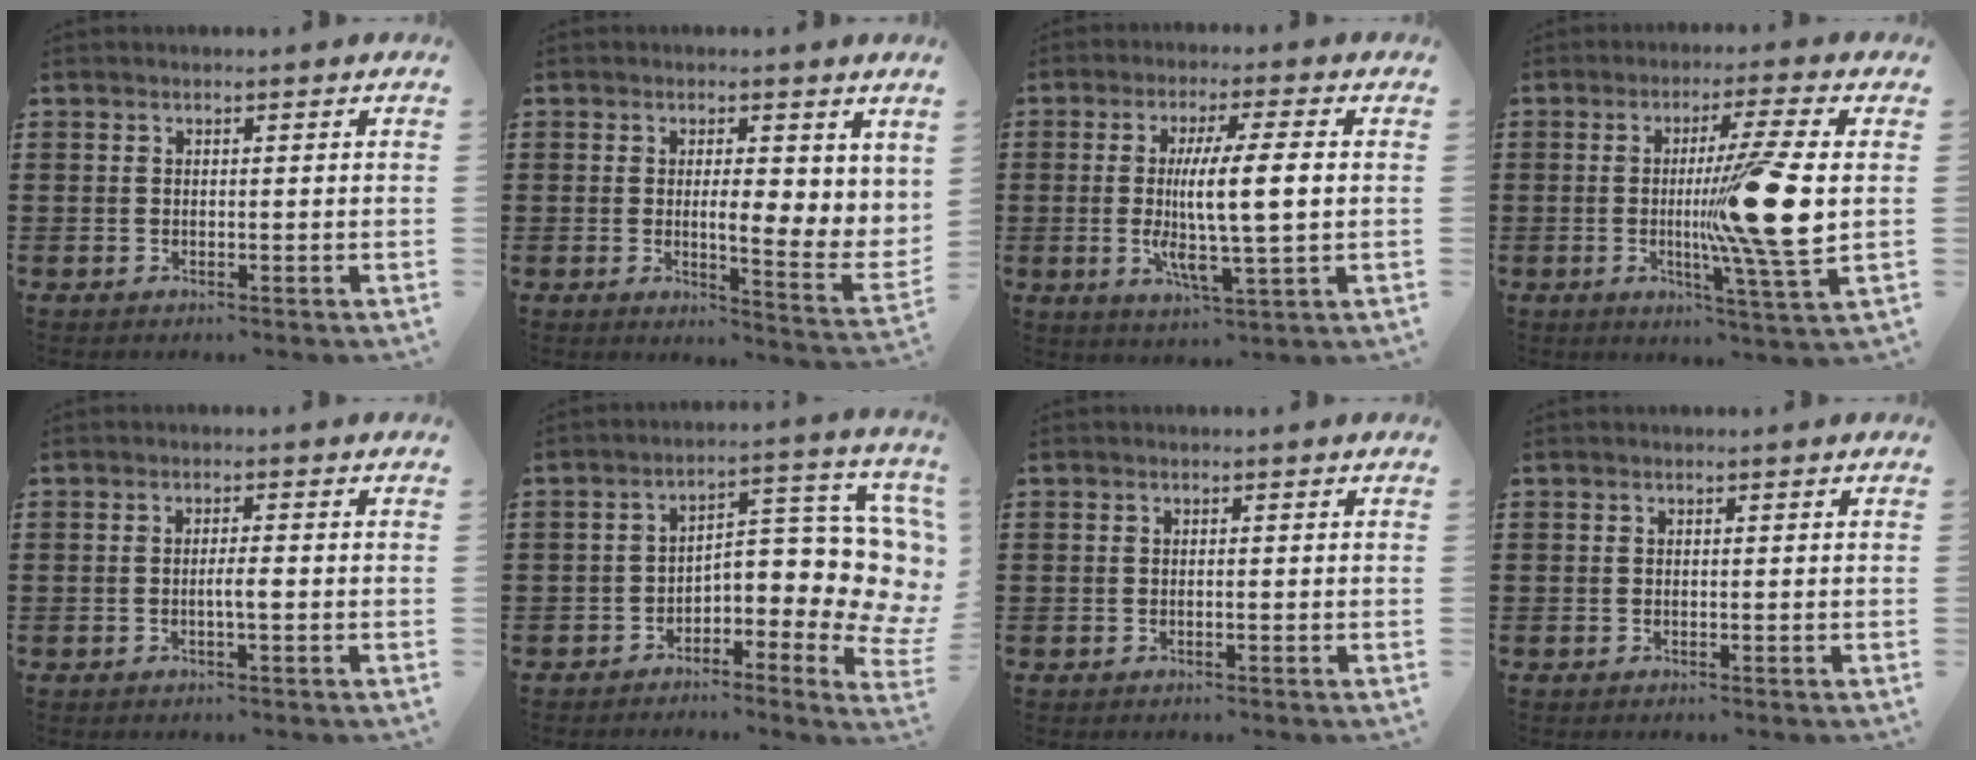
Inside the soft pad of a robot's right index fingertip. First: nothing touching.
{"total": 4.6, "force": [1.1, 1.7, 4.1], "torque": [-0.062, -0.018, 0.012]}
{"total": 9.7, "force": [0.4, 1.6, 9.6], "torque": [-0.170, 0.003, 0.005]}
{"total": 13.9, "force": [0.3, 0.3, 13.9], "torque": [-0.229, -0.021, -0.007]}
{"total": 1.9, "force": [-0.5, 0.0, 1.8], "torque": [-0.033, -0.001, -0.010]}
{"total": 7.0, "force": [-0.9, 3.7, 5.8], "torque": [-0.073, -0.025, -0.025]}
{"total": 0.0}
{"total": 0.0}